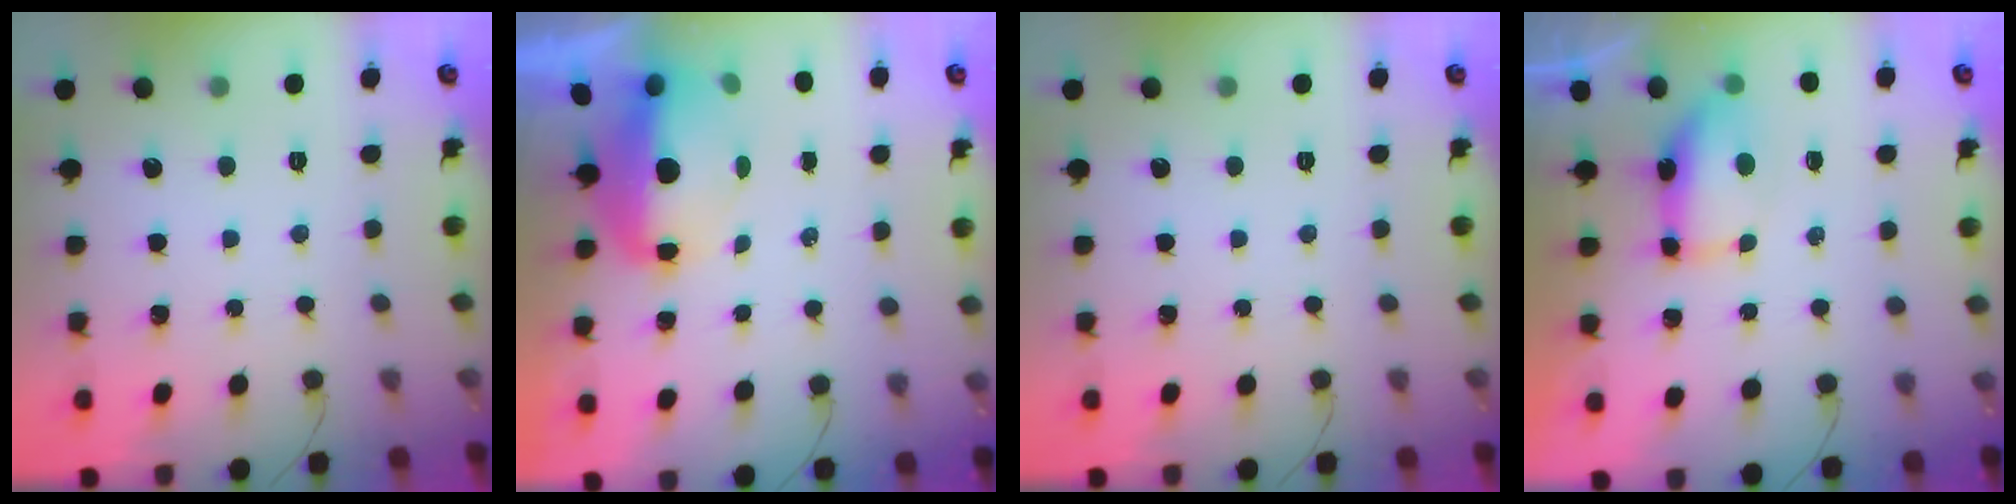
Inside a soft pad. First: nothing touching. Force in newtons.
{"total": 10.2, "press": 7.7, "slide": 6.6}
{"total": 0.0}
{"total": 11.3, "press": 8.9, "slide": 7.0}